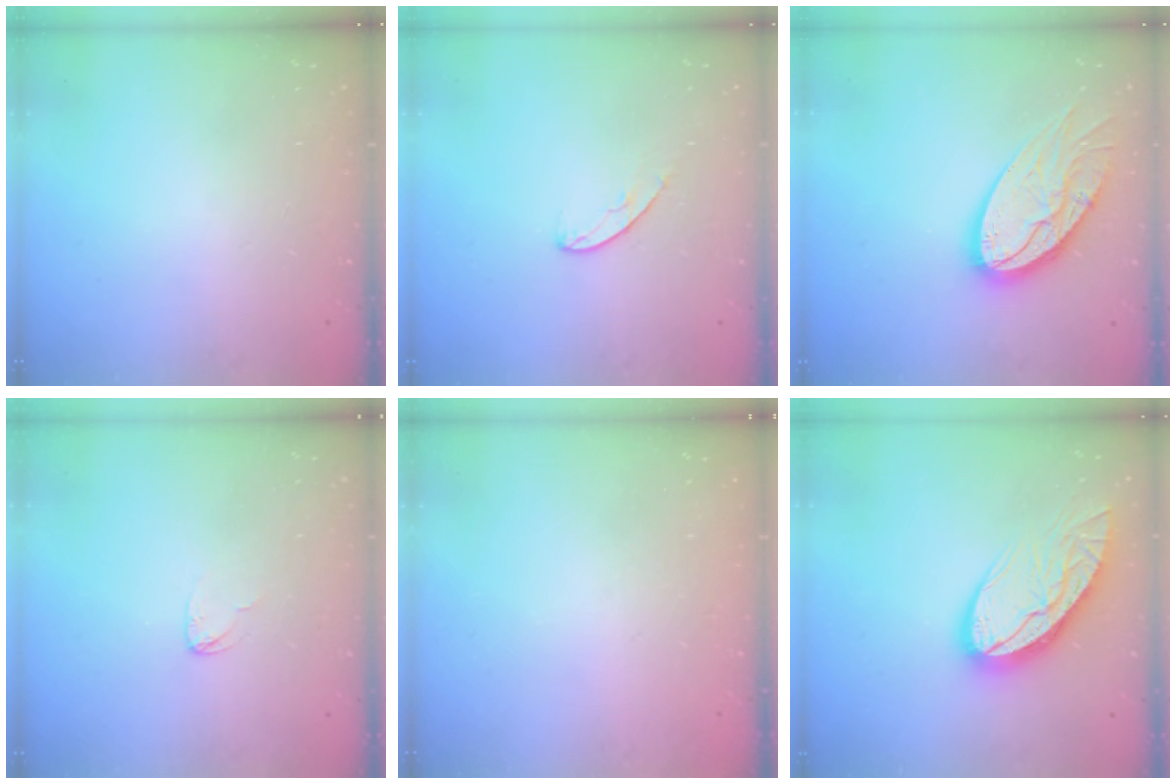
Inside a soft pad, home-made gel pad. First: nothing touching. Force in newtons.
{"total": 5.0, "press": 5.0, "slide": 0.5}
{"total": 18.4, "press": 18.4, "slide": 1.7}
{"total": 2.9, "press": 2.9, "slide": 0.2}
{"total": 0.0}
{"total": 14.0, "press": 13.9, "slide": 1.4}